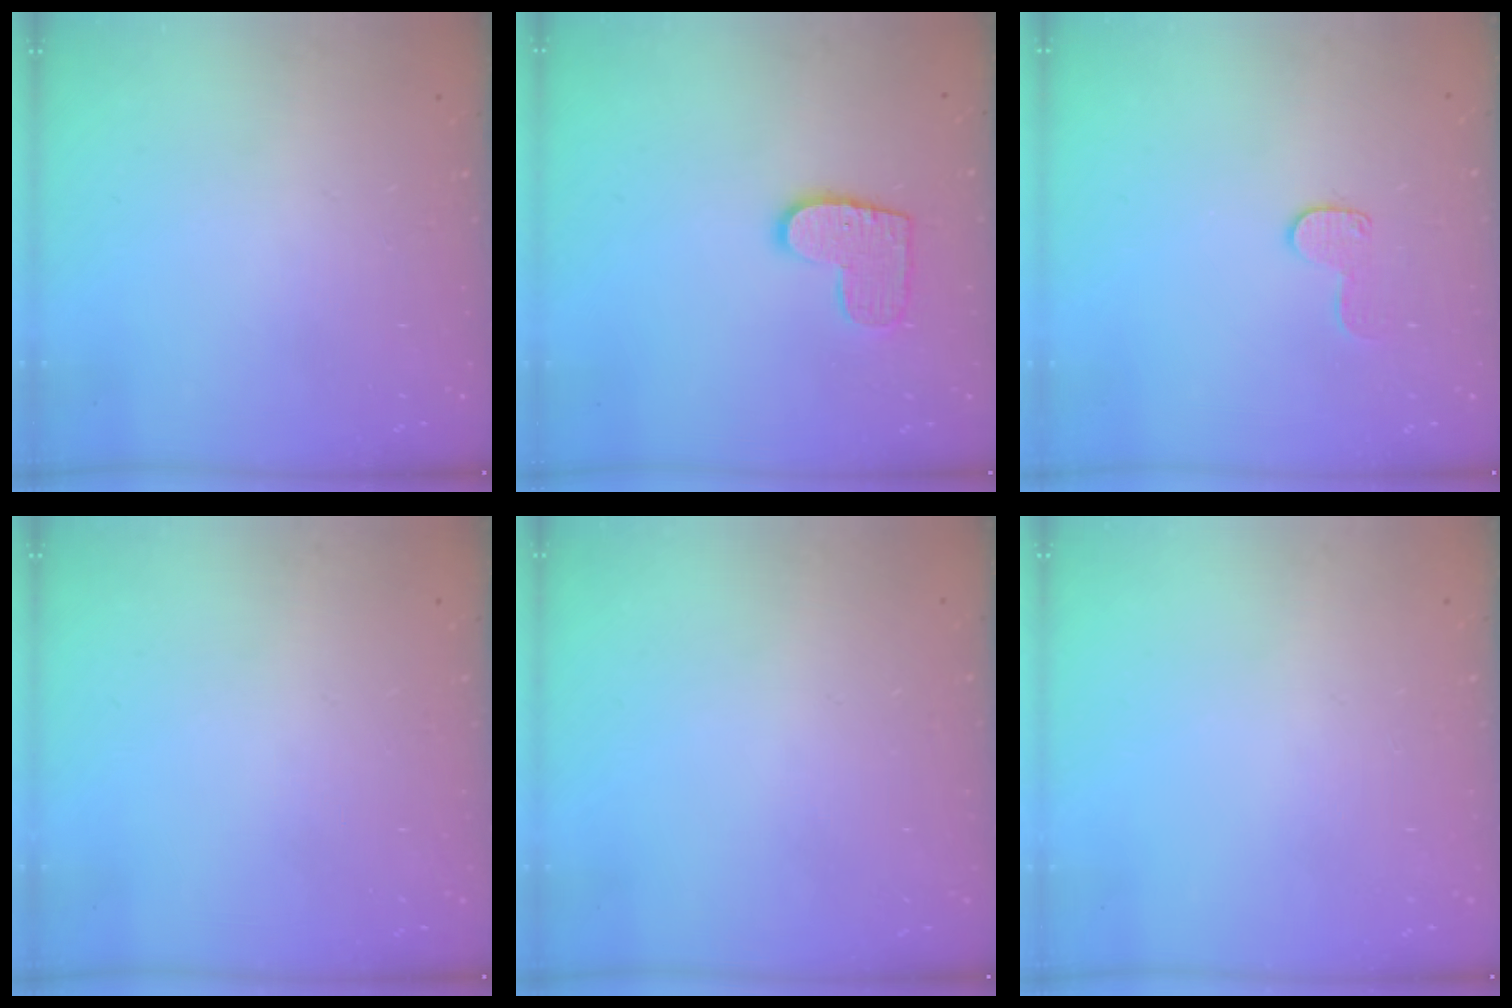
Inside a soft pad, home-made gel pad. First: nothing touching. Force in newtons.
{"total": 10.2, "press": 10.1, "slide": 0.5}
{"total": 8.4, "press": 8.4, "slide": 0.5}
{"total": 0.0}
{"total": 0.6, "press": 0.6, "slide": 0.2}
{"total": 0.0}